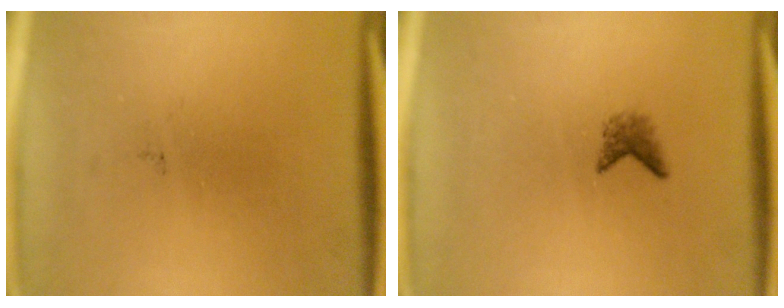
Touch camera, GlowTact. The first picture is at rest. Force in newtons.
{"total": 1.4}